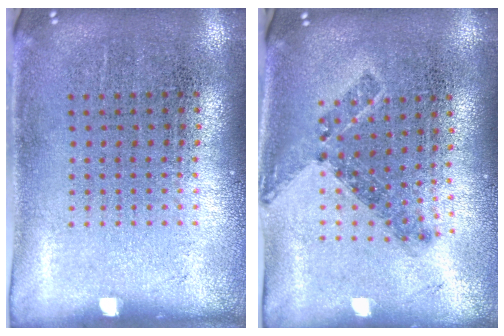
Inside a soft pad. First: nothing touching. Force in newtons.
{"total": 0.7, "press": 0.6, "slide": 0.3}